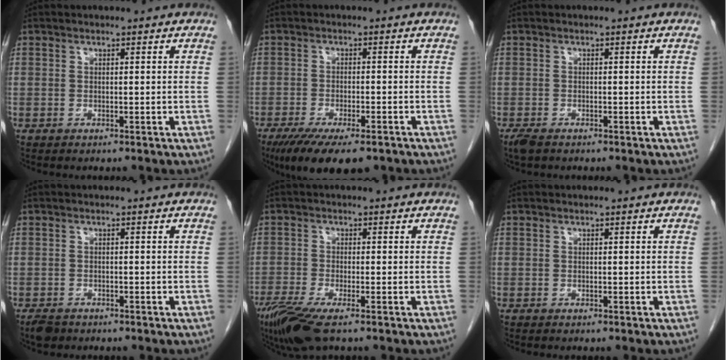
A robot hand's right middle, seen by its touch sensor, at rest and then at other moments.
{"total": 11.4, "force": [-8.1, 3.2, 7.5], "torque": [-0.118, -0.019, -0.124]}
{"total": 2.6, "force": [-1.8, 1.1, 1.5], "torque": [-0.035, -0.007, -0.030]}
{"total": 2.6, "force": [-2.0, 1.3, 1.0], "torque": [-0.021, -0.002, -0.030]}
{"total": 7.4, "force": [-4.8, 1.2, 5.5], "torque": [-0.103, -0.019, -0.091]}
{"total": 0.0}